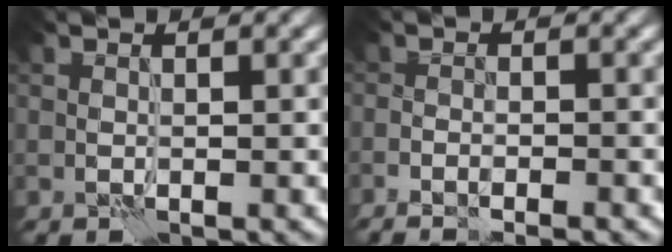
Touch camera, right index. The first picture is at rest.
{"total": 2.8, "force": [-2.2, 0.5, 1.7], "torque": [-0.025, 0.012, -0.029]}